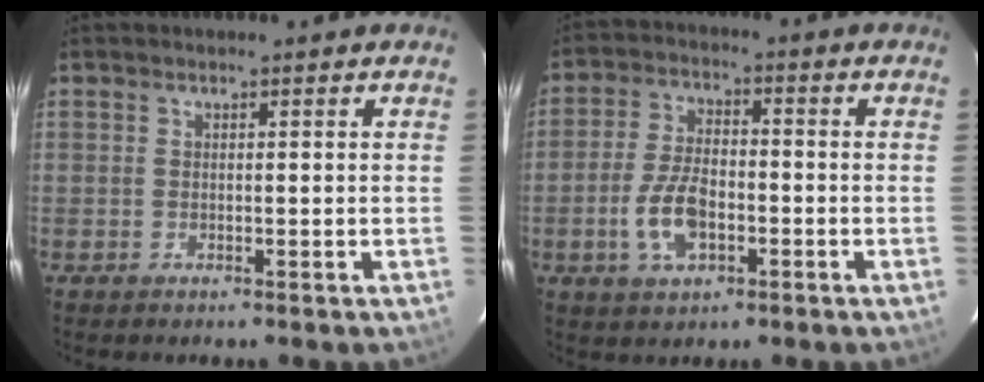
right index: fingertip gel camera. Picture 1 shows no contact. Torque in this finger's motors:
{"motor_torque": [1.20, -0.49, 0.65, 0.08]}